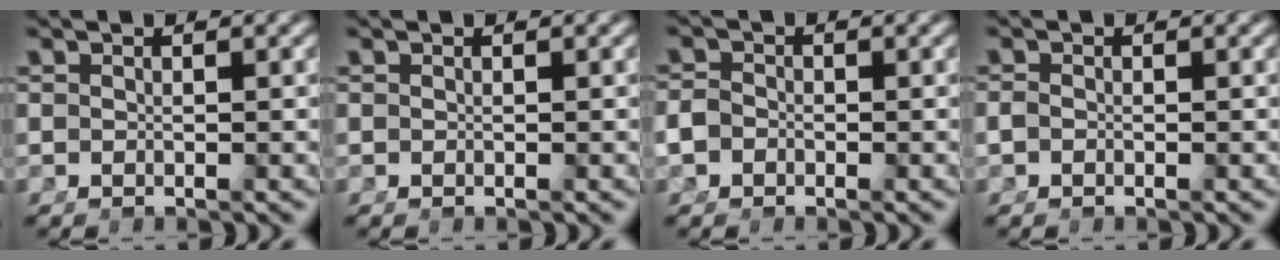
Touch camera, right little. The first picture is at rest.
{"total": 0.0}
{"total": 2.2, "force": [-1.1, 1.8, 0.8], "torque": [-0.025, -0.014, -0.014]}
{"total": 0.7, "force": [-0.6, 0.1, 0.4], "torque": [-0.009, -0.008, -0.006]}